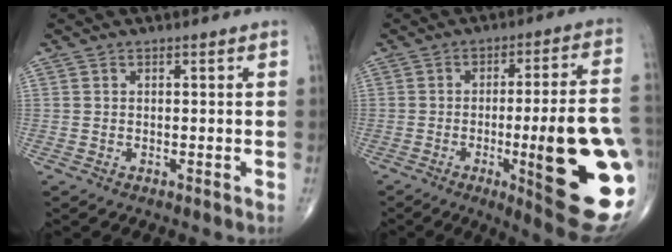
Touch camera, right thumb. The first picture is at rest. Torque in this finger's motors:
{"motor_torque": [2.50, 2.51, 2.48, -0.29, 0.49]}